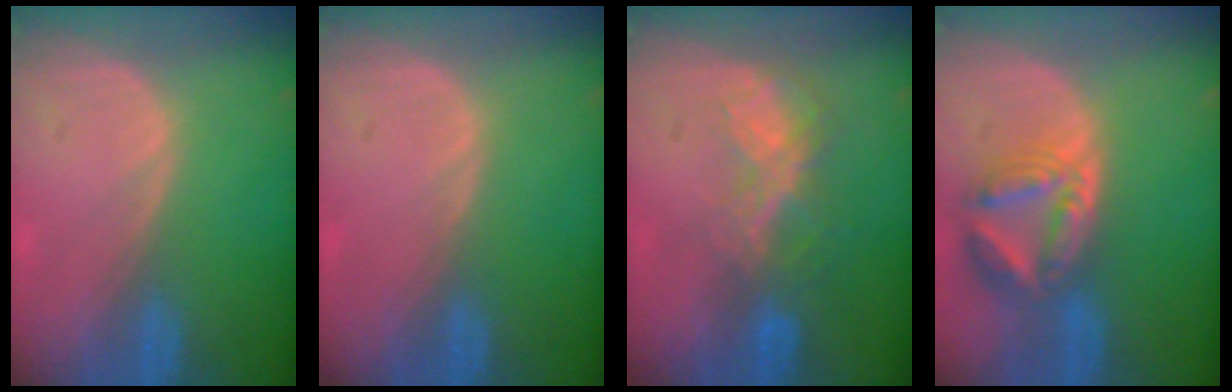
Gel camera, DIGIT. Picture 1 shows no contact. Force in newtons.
{"total": 0.0}
{"total": 6.7, "press": 5.8, "slide": 3.3}
{"total": 8.0, "press": 7.1, "slide": 3.8}